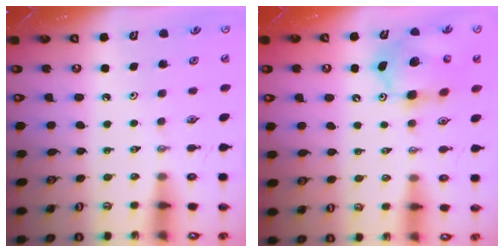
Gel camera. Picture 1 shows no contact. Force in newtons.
{"total": 11.1, "press": 11.0, "slide": 1.6}